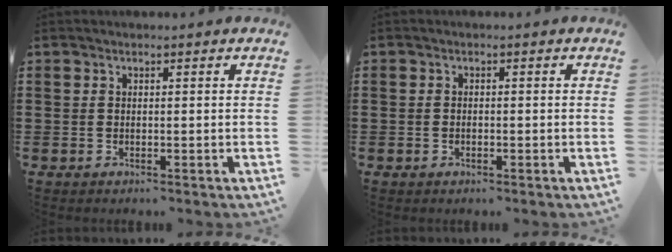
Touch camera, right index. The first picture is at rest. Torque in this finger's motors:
{"motor_torque": [-0.91, 1.23, -0.01, -0.01]}